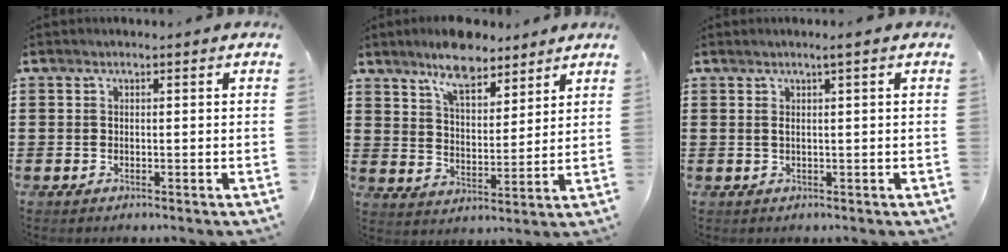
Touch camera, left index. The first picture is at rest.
{"total": 8.0, "force": [6.8, 2.5, 3.4], "torque": [-0.072, -0.016, 0.124]}
{"total": 1.7, "force": [0.5, -0.1, 1.6], "torque": [-0.030, -0.002, 0.009]}